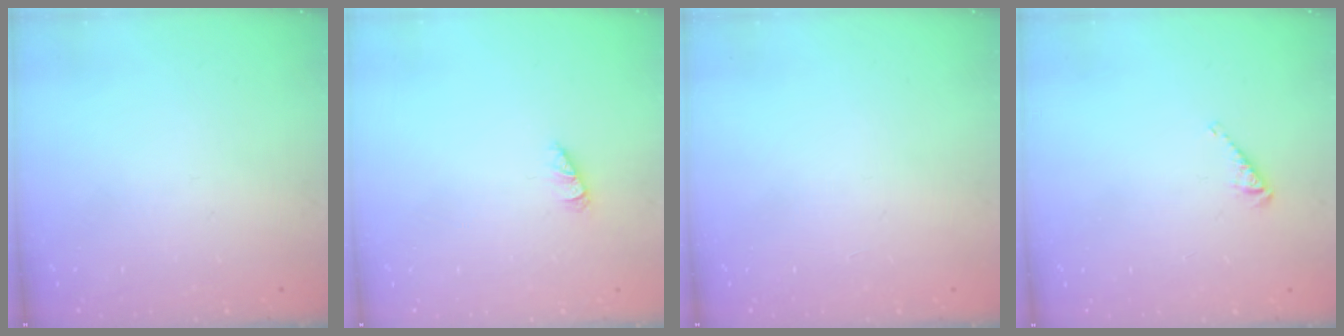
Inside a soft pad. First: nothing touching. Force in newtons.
{"total": 1.0, "press": 1.0, "slide": 0.2}
{"total": 0.0}
{"total": 2.6, "press": 2.6, "slide": 0.1}